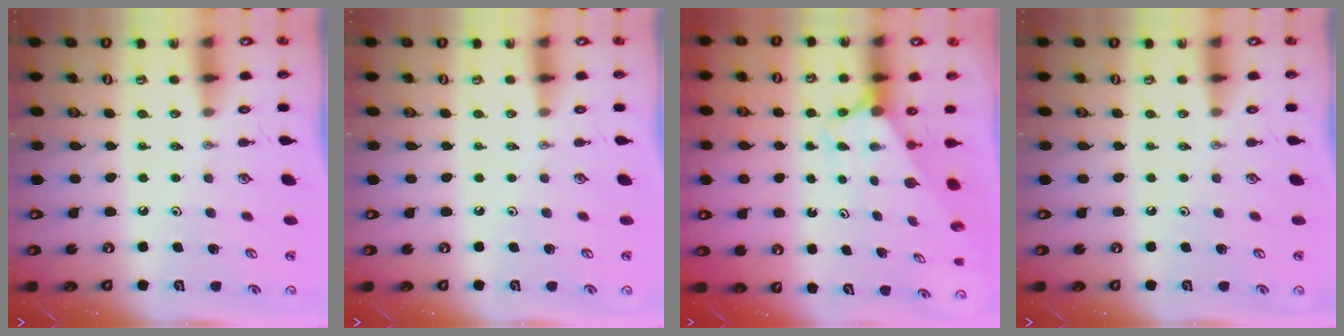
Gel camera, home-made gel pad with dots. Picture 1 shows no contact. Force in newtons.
{"total": 0.0}
{"total": 2.9, "press": 2.9, "slide": 0.0}
{"total": 0.0}